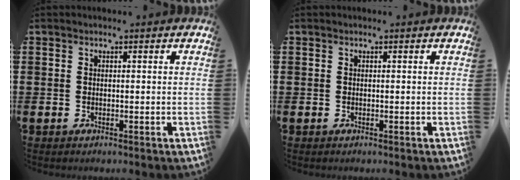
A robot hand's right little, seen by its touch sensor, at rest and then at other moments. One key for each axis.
{"total": 0.0}